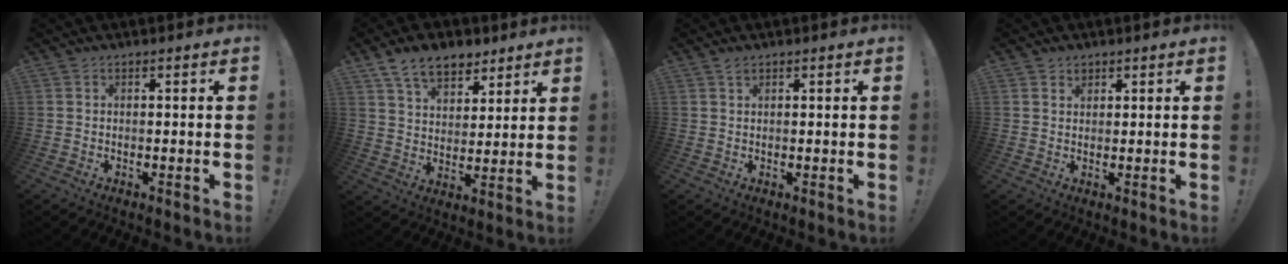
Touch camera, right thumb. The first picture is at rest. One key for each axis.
{"total": 11.5, "fx": 7.7, "fy": 6.8, "fz": 5.1, "tx": -0.079, "ty": -0.039, "tz": 0.147}
{"total": 1.3, "fx": 1.1, "fy": 0.4, "fz": 0.5, "tx": -0.003, "ty": -0.003, "tz": 0.019}
{"total": 1.7, "fx": 1.2, "fy": 1.2, "fz": 0.2, "tx": 0.006, "ty": -0.006, "tz": 0.020}